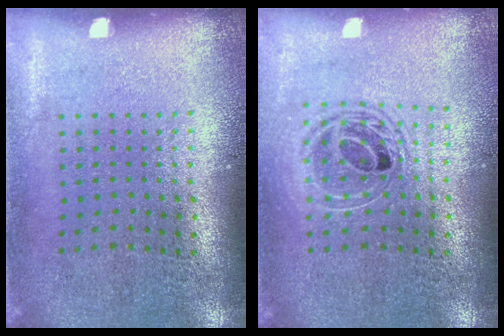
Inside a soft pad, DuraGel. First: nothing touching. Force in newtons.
{"total": 1.7, "press": 1.4, "slide": 1.0}